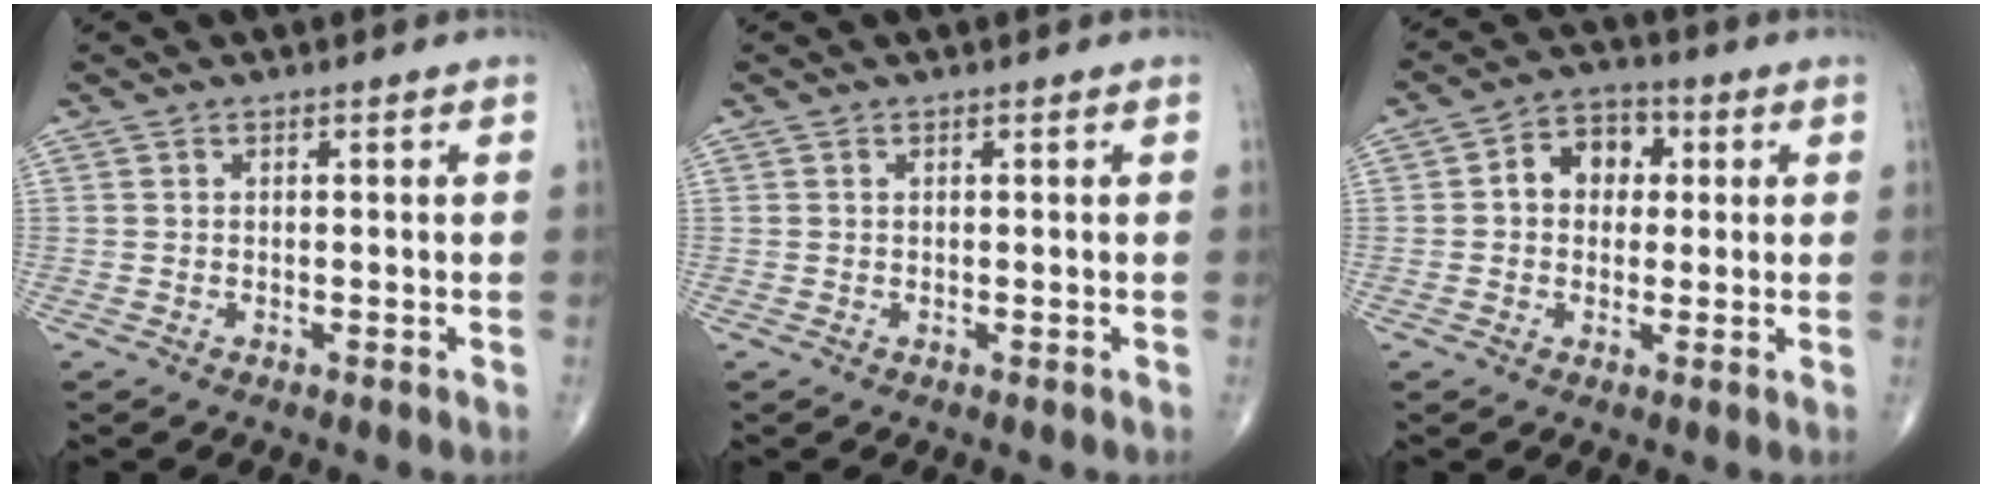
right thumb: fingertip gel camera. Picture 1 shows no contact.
{"total": 0.0}
{"total": 7.8, "force": [1.2, 6.1, 4.8], "torque": [-0.044, 0.018, 0.011]}